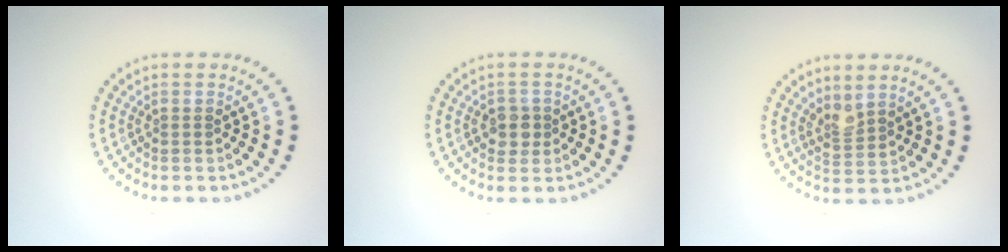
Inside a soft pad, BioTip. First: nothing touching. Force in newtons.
{"total": 1.9, "press": 1.8, "slide": 0.7}
{"total": 2.0, "press": 1.5, "slide": 1.3}